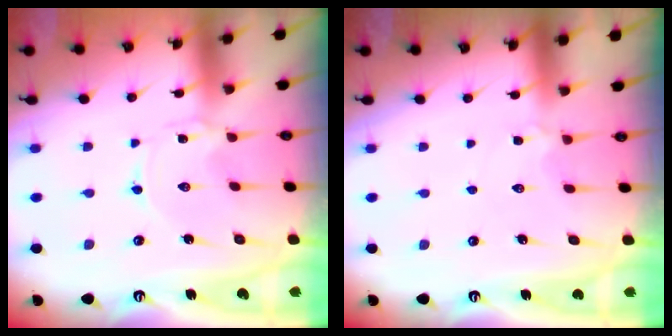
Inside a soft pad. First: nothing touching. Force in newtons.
{"total": 2.1, "press": 2.0, "slide": 0.6}